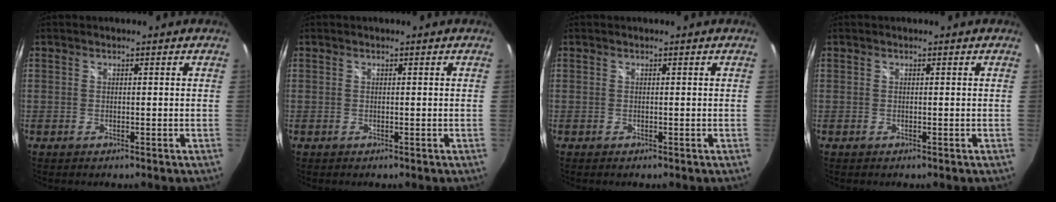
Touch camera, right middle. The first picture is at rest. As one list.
[{"total": 0.0}, {"total": 0.0}, {"total": 0.0}]